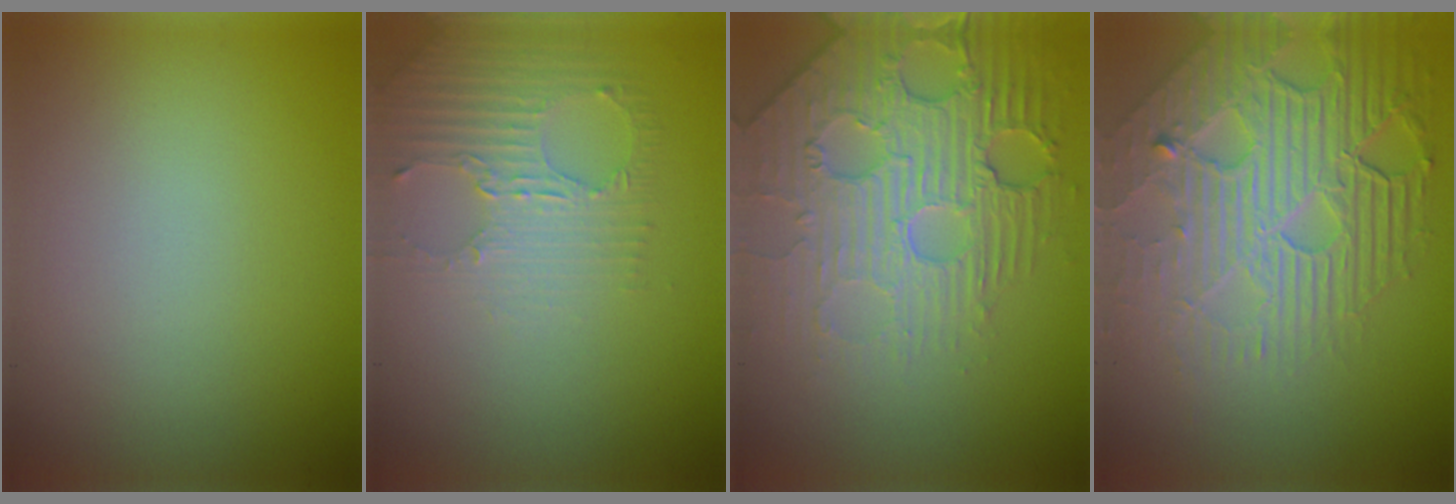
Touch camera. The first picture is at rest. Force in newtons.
{"total": 2.8, "press": 2.4, "slide": 1.4}
{"total": 5.3, "press": 4.8, "slide": 2.2}
{"total": 8.7, "press": 5.9, "slide": 6.4}